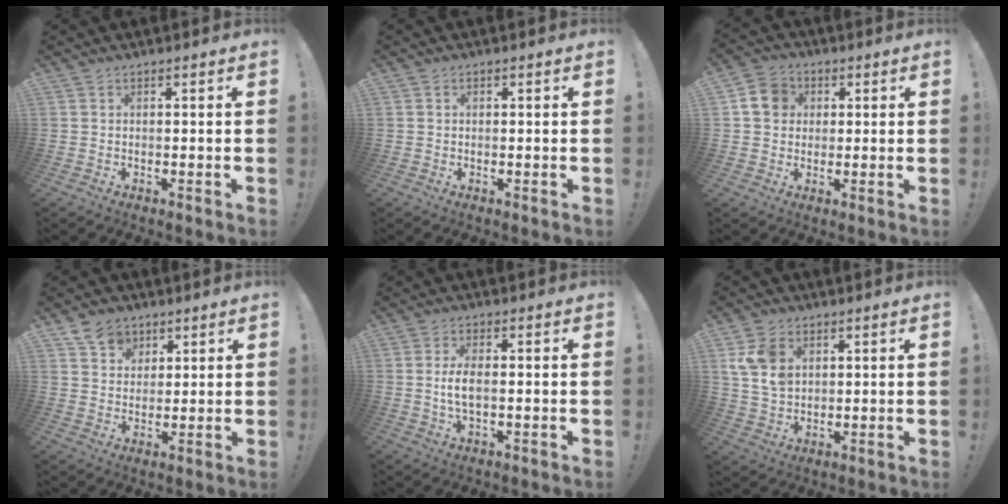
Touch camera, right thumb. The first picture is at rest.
{"total": 0.5, "force": [0.0, 0.5, 0.1], "torque": [-0.003, 0.003, 0.001]}
{"total": 8.6, "force": [2.2, 7.6, 3.5], "torque": [-0.050, 0.006, 0.047]}
{"total": 7.7, "force": [4.5, 6.0, 1.7], "torque": [-0.022, -0.025, 0.087]}
{"total": 5.2, "force": [-0.3, 2.0, 4.8], "torque": [-0.098, -0.006, -0.010]}
{"total": 10.0, "force": [3.5, 7.4, 5.7], "torque": [-0.101, -0.005, 0.068]}